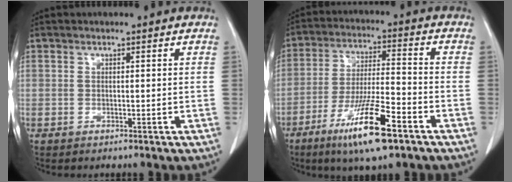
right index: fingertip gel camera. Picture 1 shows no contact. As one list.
[{"total": 13.2, "force": [-7.6, 1.3, 10.7], "torque": [-0.201, -0.029, -0.134]}]